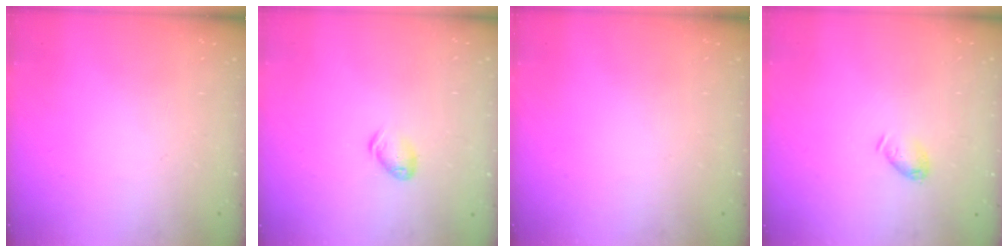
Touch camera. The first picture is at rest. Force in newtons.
{"total": 5.6, "press": 5.5, "slide": 0.9}
{"total": 0.0}
{"total": 6.0, "press": 5.9, "slide": 1.2}